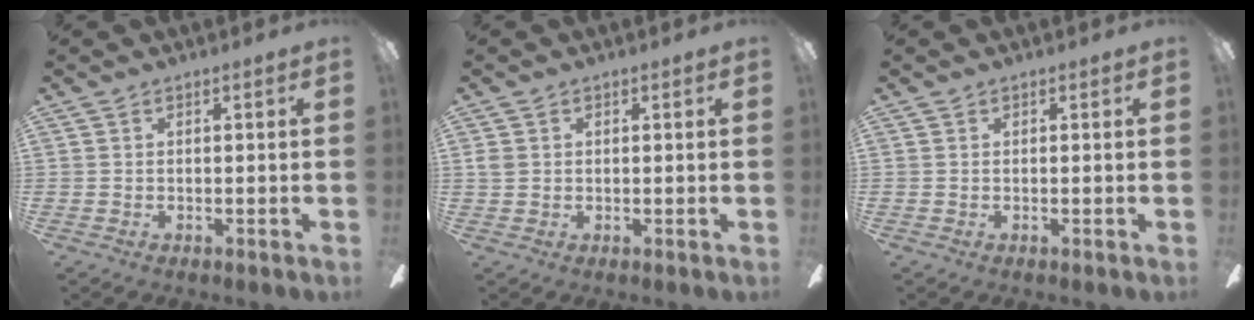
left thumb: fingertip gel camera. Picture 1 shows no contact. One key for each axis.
{"total": 2.0, "fx": 0.6, "fy": 1.7, "fz": 0.8, "tx": -0.009, "ty": -0.001, "tz": 0.010}
{"total": 0.0}